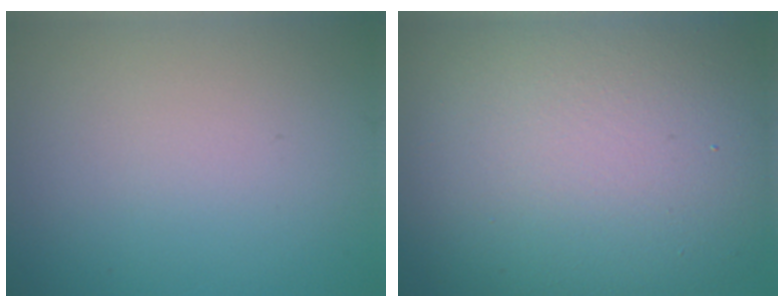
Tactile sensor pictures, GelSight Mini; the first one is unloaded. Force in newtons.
{"total": 15.7, "press": 15.7, "slide": 1.3}